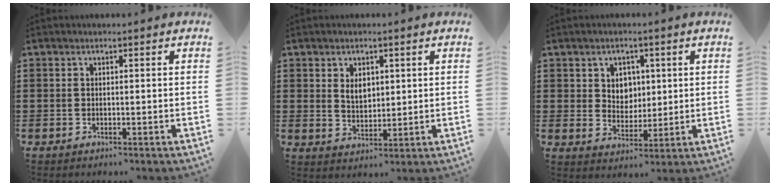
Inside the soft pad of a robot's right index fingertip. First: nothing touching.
{"total": 3.6, "force": [1.4, 2.5, 2.2], "torque": [-0.043, 0.006, 0.023]}
{"total": 4.3, "force": [1.6, 3.8, 1.2], "torque": [-0.024, 0.007, 0.024]}